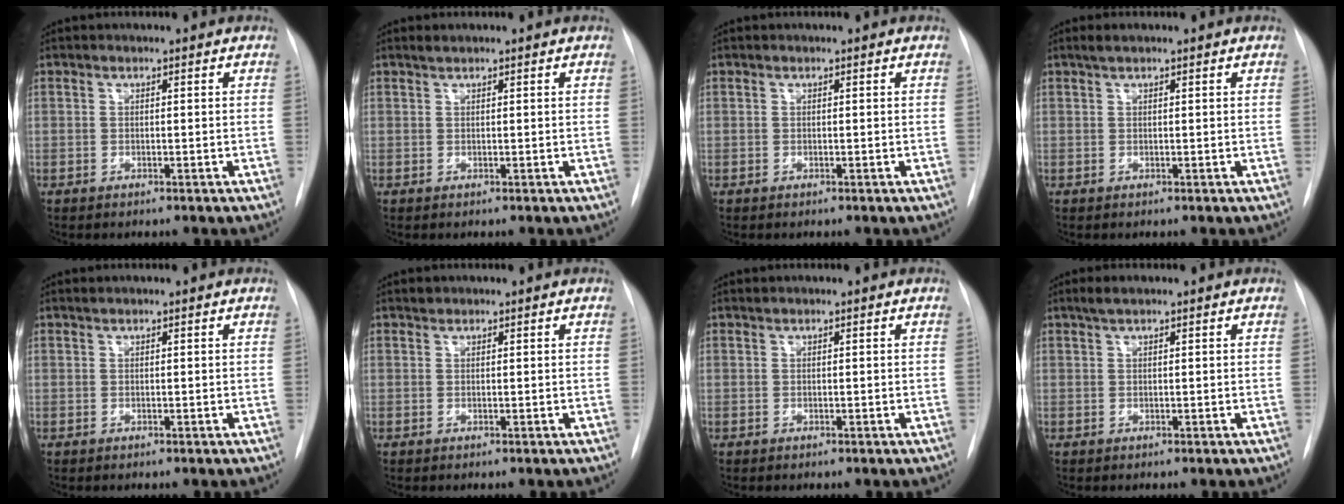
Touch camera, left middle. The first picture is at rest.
{"total": 0.6, "force": [0.6, 0.0, 0.2], "torque": [-0.009, 0.003, 0.014]}
{"total": 0.0}
{"total": 1.2, "force": [0.9, 0.1, 0.8], "torque": [-0.020, 0.009, 0.019]}
{"total": 0.0}
{"total": 0.6, "force": [0.6, 0.3, 0.0], "torque": [-0.003, 0.002, 0.009]}
{"total": 0.0}
{"total": 1.6, "force": [1.2, 0.2, 1.1], "torque": [-0.028, 0.008, 0.024]}